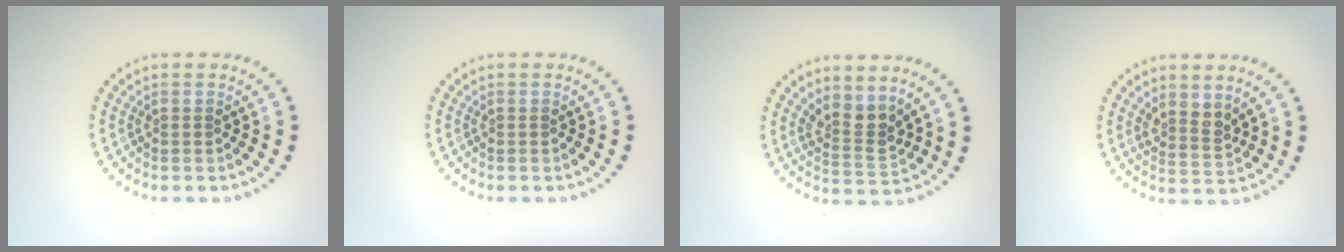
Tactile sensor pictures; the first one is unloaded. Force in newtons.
{"total": 0.0}
{"total": 2.7, "press": 2.1, "slide": 1.7}
{"total": 2.2, "press": 1.7, "slide": 1.4}